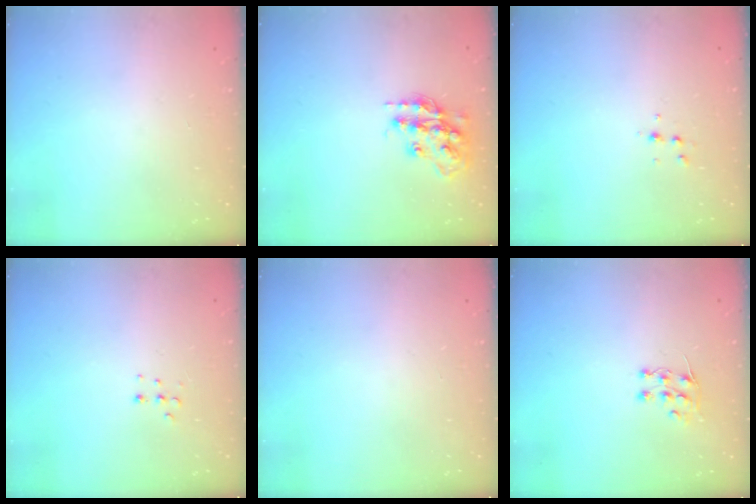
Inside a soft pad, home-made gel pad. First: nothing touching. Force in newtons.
{"total": 16.0, "press": 16.0, "slide": 1.2}
{"total": 4.1, "press": 4.0, "slide": 1.1}
{"total": 3.8, "press": 3.7, "slide": 0.9}
{"total": 0.0}
{"total": 5.9, "press": 5.9, "slide": 0.5}